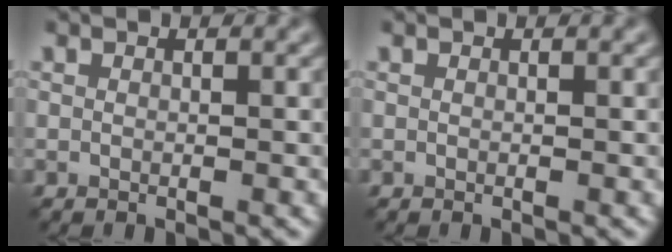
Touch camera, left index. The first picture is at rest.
{"total": 0.0}